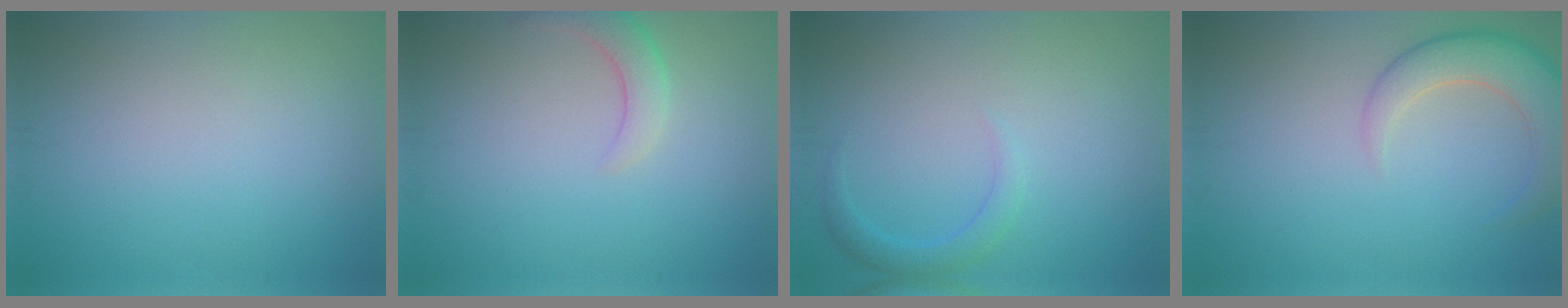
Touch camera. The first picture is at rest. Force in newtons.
{"total": 2.4, "press": 2.4, "slide": 0.2}
{"total": 1.6, "press": 1.6, "slide": 0.1}
{"total": 5.0, "press": 5.0, "slide": 0.4}